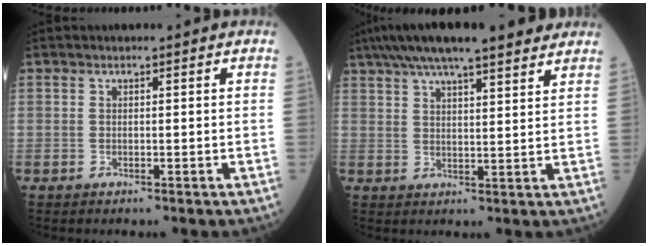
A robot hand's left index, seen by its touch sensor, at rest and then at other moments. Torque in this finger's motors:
{"motor_torque": [0.32, -0.74, 1.05, 0.21]}